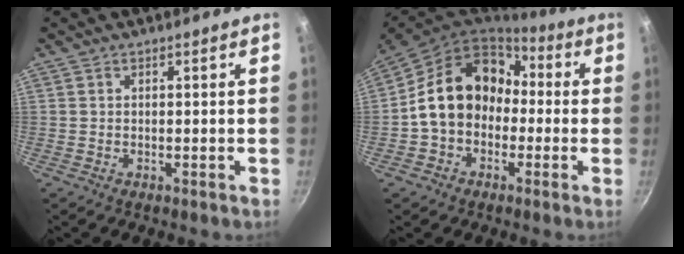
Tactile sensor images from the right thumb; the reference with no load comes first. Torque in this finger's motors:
{"motor_torque": [-0.75, 2.11, 1.32, -0.61, 0.59]}